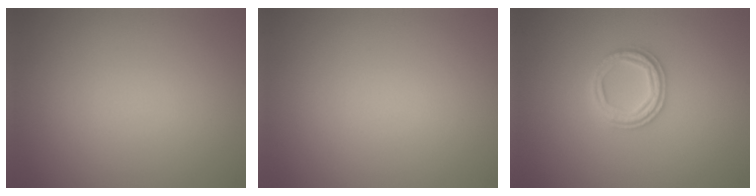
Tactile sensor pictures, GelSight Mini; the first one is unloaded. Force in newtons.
{"total": 0.0}
{"total": 2.4, "press": 2.4, "slide": 0.4}